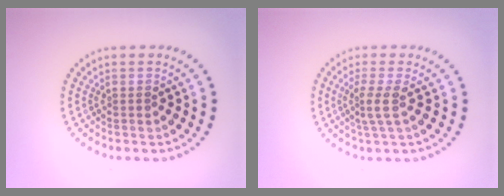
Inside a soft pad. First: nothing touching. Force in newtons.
{"total": 2.3, "press": 1.8, "slide": 1.6}